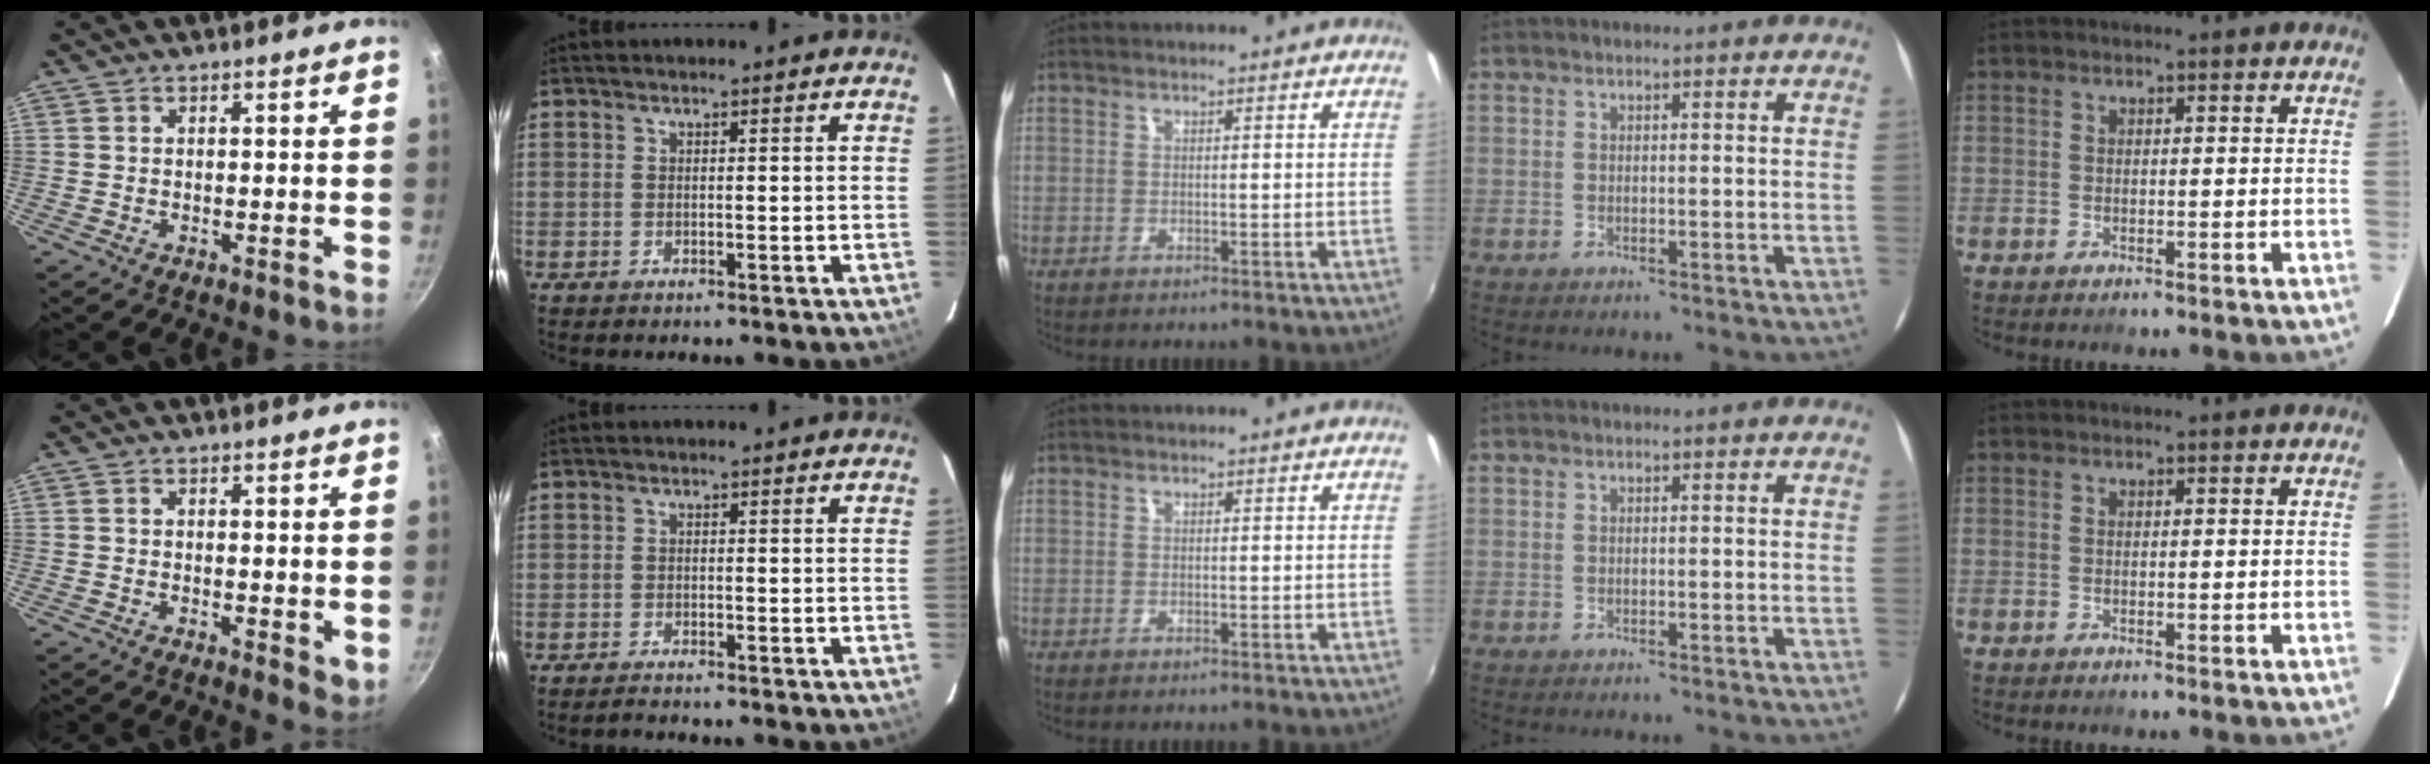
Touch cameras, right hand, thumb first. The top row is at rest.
{"thumb": {"total": 3.4, "force": [0.4, 1.6, 3.0], "torque": [-0.037, -0.008, 0.007]}, "index": {"total": 1.8, "force": [-1.7, 0.0, 0.5], "torque": [-0.019, -0.006, -0.030]}}